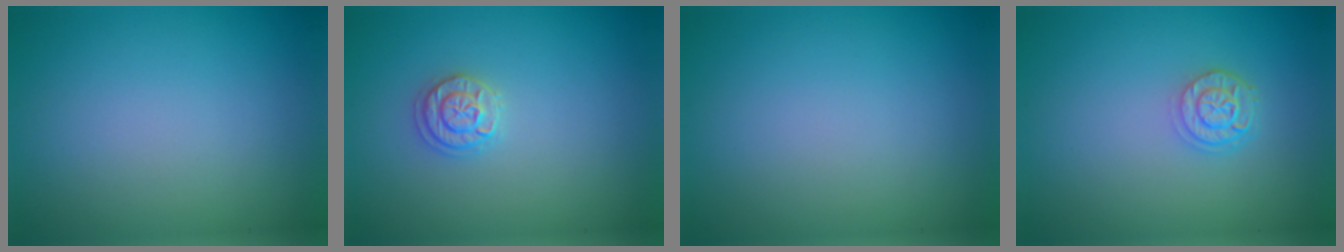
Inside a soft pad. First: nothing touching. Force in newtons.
{"total": 1.8, "press": 1.8, "slide": 0.1}
{"total": 0.0}
{"total": 2.4, "press": 2.0, "slide": 1.3}